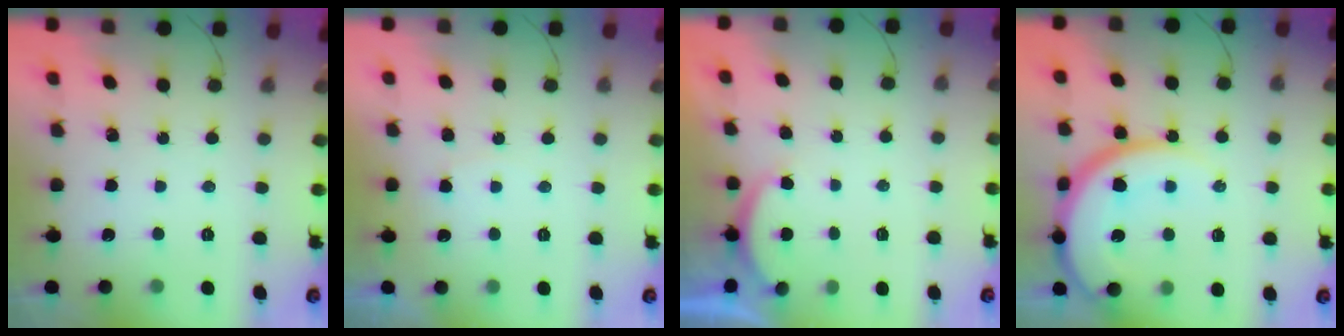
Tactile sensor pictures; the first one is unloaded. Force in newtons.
{"total": 3.5, "press": 3.5, "slide": 0.4}
{"total": 1.7, "press": 1.6, "slide": 0.6}
{"total": 16.0, "press": 15.9, "slide": 1.7}